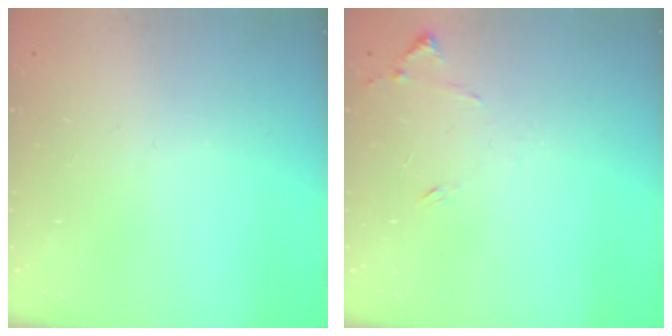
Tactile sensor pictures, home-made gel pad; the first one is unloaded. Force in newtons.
{"total": 8.0, "press": 8.0, "slide": 0.7}